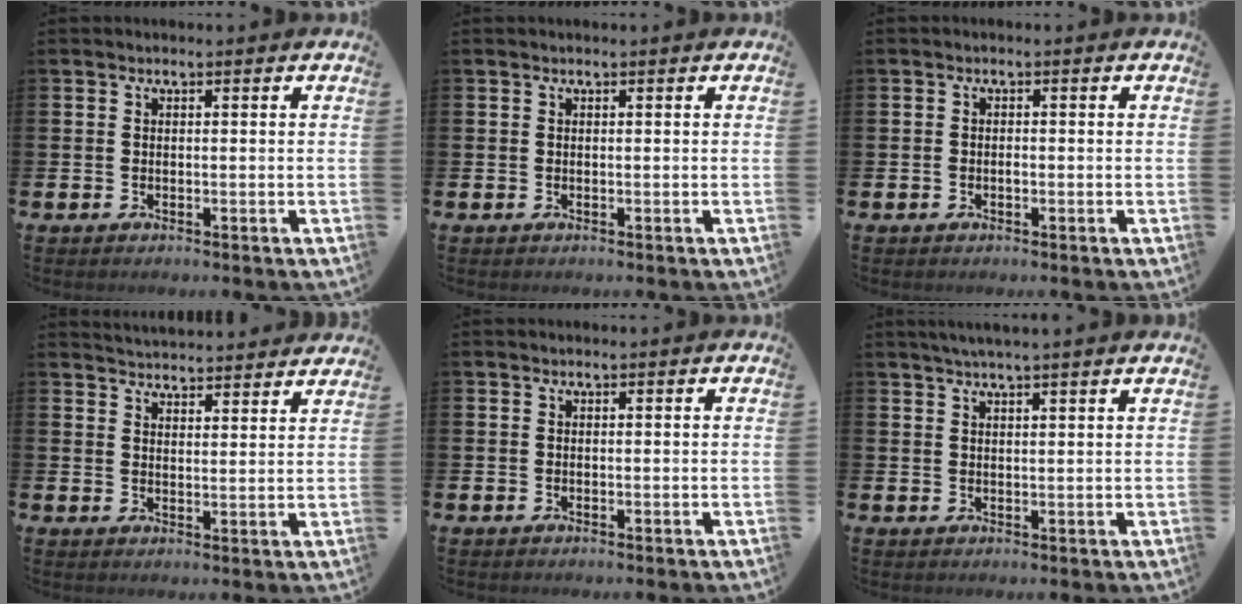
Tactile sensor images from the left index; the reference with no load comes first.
{"total": 0.0}
{"total": 0.7, "force": [-0.3, 0.5, 0.4], "torque": [-0.006, -0.001, -0.008]}
{"total": 4.4, "force": [4.3, 0.1, -0.3], "torque": [-0.003, -0.030, 0.078]}
{"total": 0.0}
{"total": 2.6, "force": [2.5, -0.4, 0.8], "torque": [-0.025, -0.003, 0.046]}